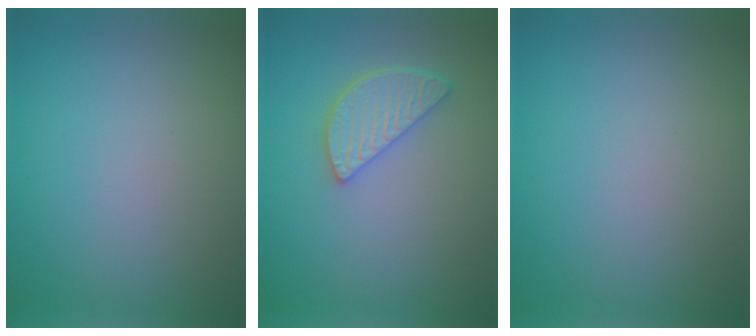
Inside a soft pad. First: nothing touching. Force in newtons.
{"total": 3.6, "press": 3.1, "slide": 1.9}
{"total": 0.0}